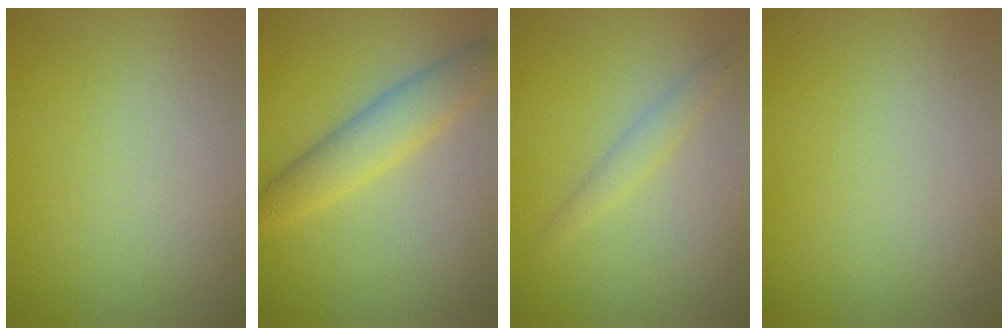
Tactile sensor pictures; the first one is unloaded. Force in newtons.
{"total": 4.1, "press": 4.1, "slide": 0.1}
{"total": 1.6, "press": 1.6, "slide": 0.0}
{"total": 0.0}